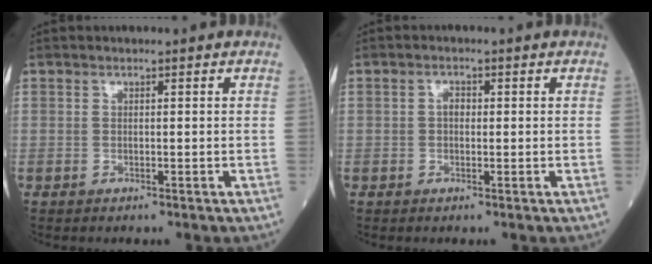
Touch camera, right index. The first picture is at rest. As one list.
[{"total": 1.3, "force": [0.0, 0.8, 1.0], "torque": [-0.019, 0.004, -0.002]}]